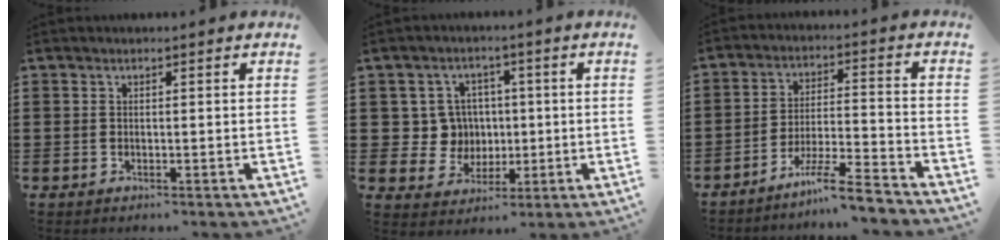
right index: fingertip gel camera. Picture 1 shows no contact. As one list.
[{"total": 6.5, "force": [0.7, 6.1, 1.9], "torque": [-0.057, 0.014, 0.015]}, {"total": 7.5, "force": [-6.5, 0.2, 3.7], "torque": [-0.071, 0.002, -0.124]}]